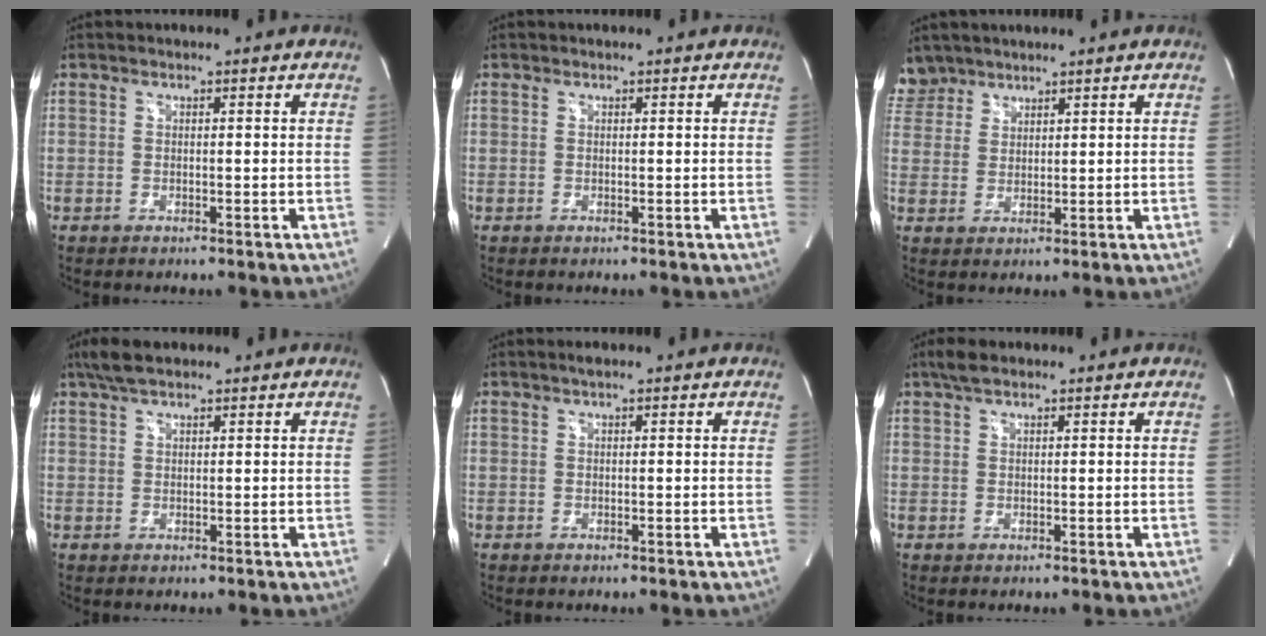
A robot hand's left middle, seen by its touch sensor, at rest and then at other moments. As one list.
[{"total": 0.0}, {"total": 4.9, "force": [4.3, 2.4, -0.3], "torque": [0.009, 0.010, 0.090]}, {"total": 4.0, "force": [3.0, 1.4, 2.2], "torque": [-0.051, 0.020, 0.058]}, {"total": 0.7, "force": [0.5, 0.0, 0.6], "torque": [-0.013, 0.008, 0.008]}, {"total": 2.5, "force": [1.8, 1.0, 1.5], "torque": [-0.031, 0.017, 0.035]}]